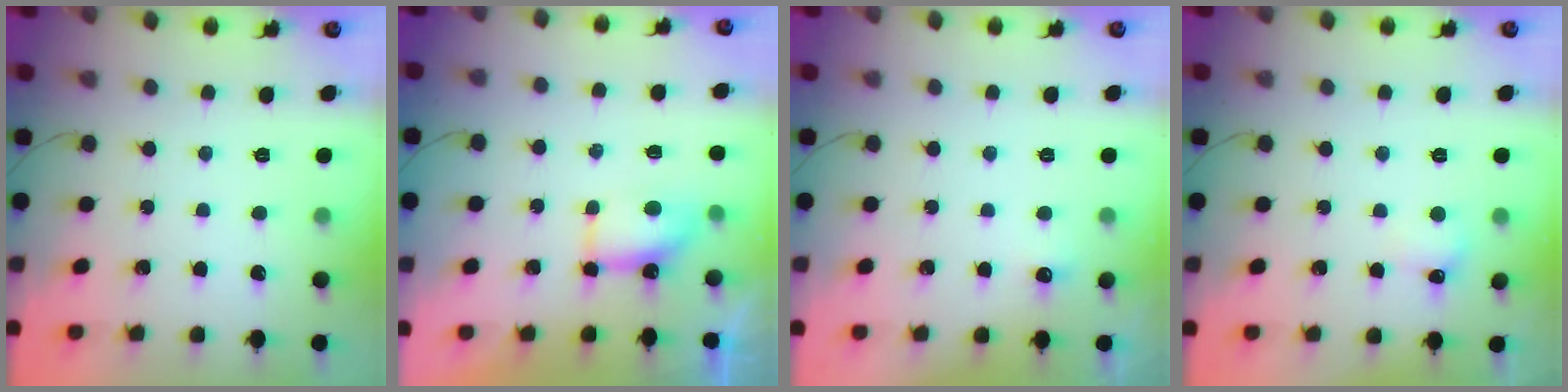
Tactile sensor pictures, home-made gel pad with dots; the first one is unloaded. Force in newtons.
{"total": 5.4, "press": 5.4, "slide": 0.4}
{"total": 3.8, "press": 3.6, "slide": 1.2}
{"total": 6.0, "press": 5.9, "slide": 1.3}